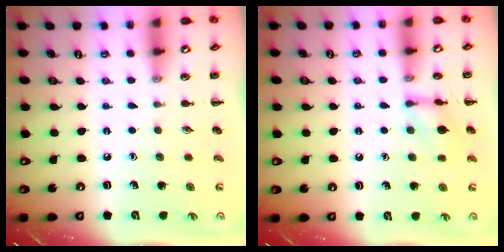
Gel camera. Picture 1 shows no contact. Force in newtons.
{"total": 8.7, "press": 8.7, "slide": 0.5}